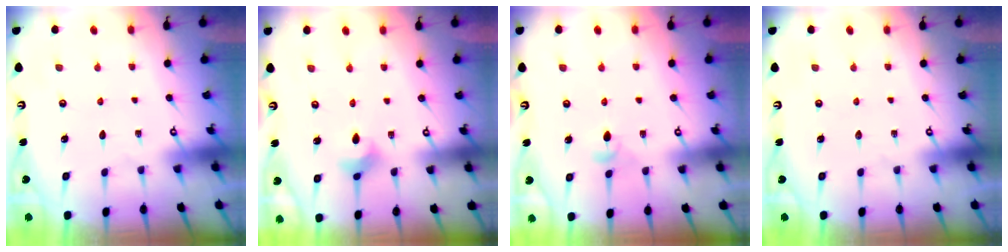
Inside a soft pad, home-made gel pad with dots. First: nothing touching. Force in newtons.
{"total": 5.1, "press": 5.0, "slide": 0.8}
{"total": 3.3, "press": 3.2, "slide": 0.8}
{"total": 0.0}